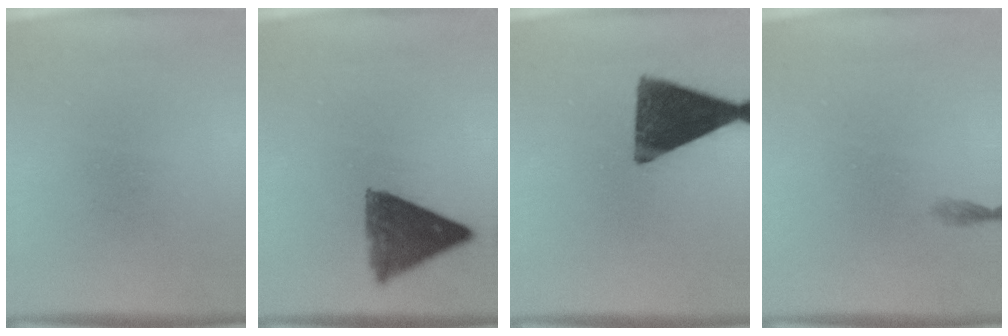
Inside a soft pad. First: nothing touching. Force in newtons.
{"total": 9.6}
{"total": 14.1}
{"total": 0.6}